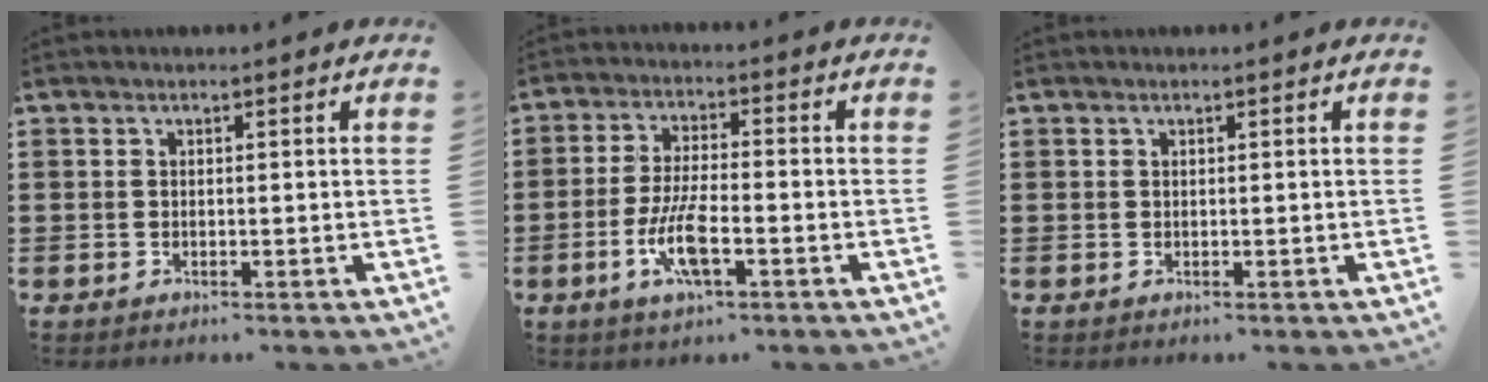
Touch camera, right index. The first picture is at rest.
{"total": 7.3, "force": [-2.7, 2.1, 6.5], "torque": [-0.146, -0.013, -0.053]}
{"total": 0.0}